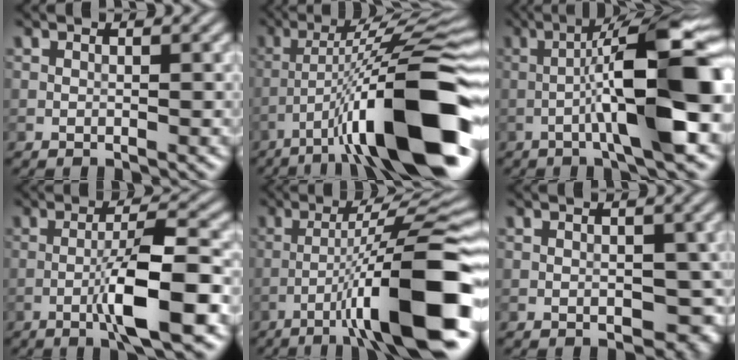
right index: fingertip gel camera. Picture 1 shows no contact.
{"total": 14.0, "force": [-6.5, 2.7, 12.1], "torque": [-0.198, 0.012, -0.096]}
{"total": 12.2, "force": [-1.8, 1.8, 12.0], "torque": [-0.185, 0.024, -0.028]}
{"total": 6.8, "force": [-2.5, 0.9, 6.3], "torque": [-0.108, 0.013, -0.044]}
{"total": 12.8, "force": [-5.3, 1.6, 11.6], "torque": [-0.174, 0.015, -0.077]}
{"total": 3.3, "force": [-0.9, 2.2, 2.3], "torque": [-0.023, -0.009, -0.008]}